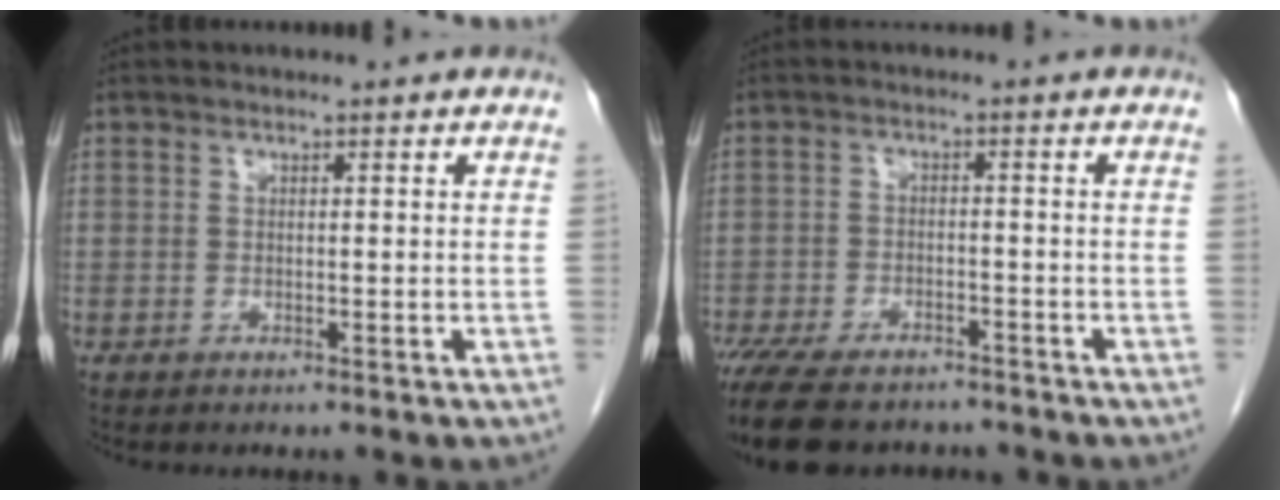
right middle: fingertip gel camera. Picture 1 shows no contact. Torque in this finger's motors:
{"motor_torque": [1.17, -0.97, 0.74, 0.19]}